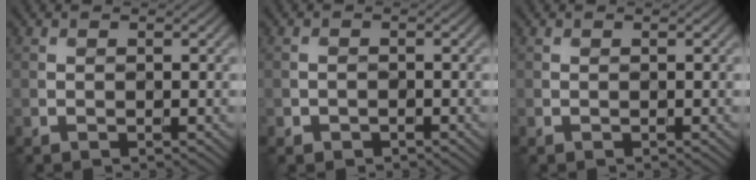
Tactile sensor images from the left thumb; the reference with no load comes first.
{"total": 1.1, "force": [-0.7, 0.8, 0.1], "torque": [-0.001, -0.001, -0.014]}
{"total": 0.0}